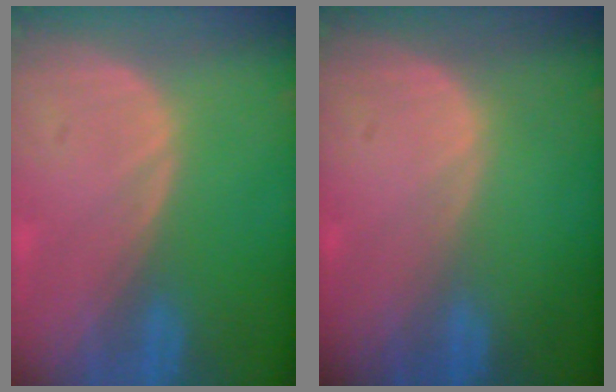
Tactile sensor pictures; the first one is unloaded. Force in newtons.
{"total": 0.0}